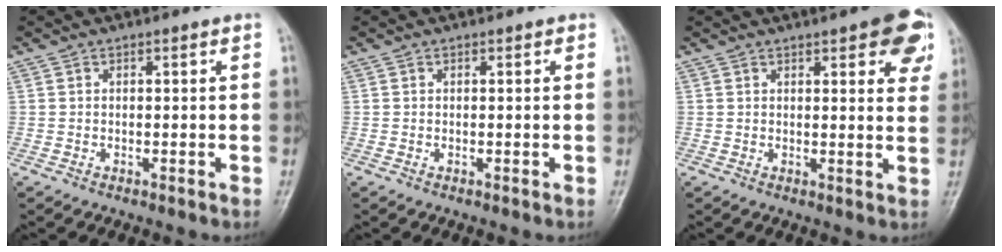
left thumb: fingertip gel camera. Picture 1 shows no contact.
{"total": 0.0}
{"total": 10.0, "force": [5.1, 3.3, 7.9], "torque": [-0.064, -0.014, 0.055]}